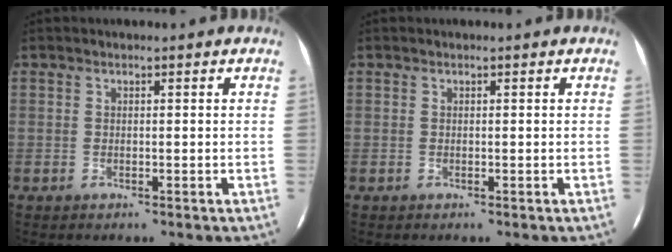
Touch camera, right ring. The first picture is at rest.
{"total": 0.0}